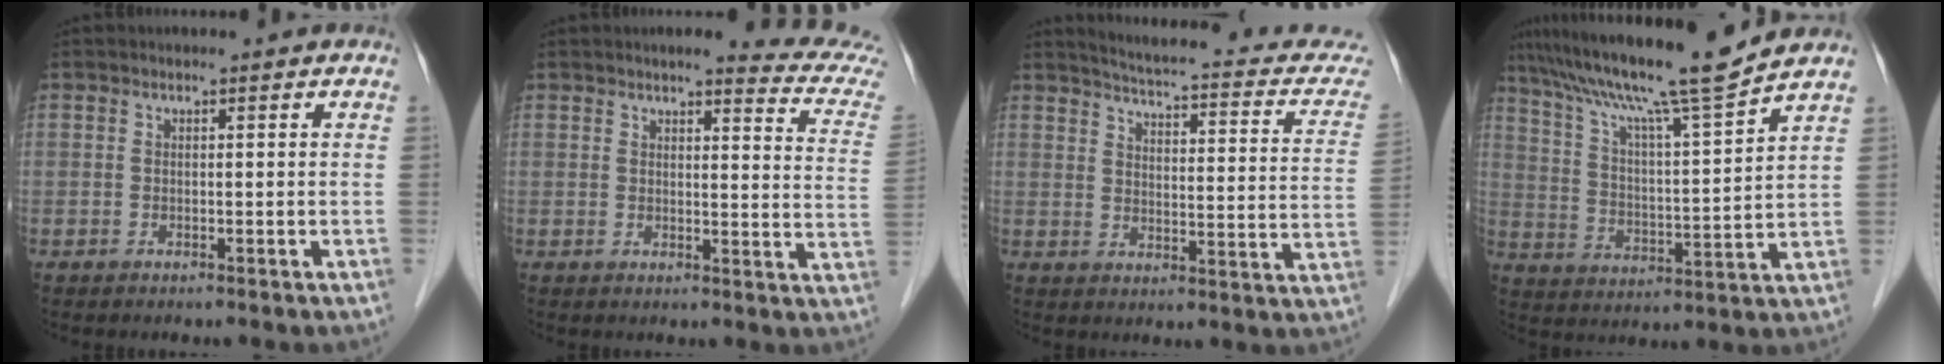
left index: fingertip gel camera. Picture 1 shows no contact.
{"total": 10.8, "force": [10.2, -0.4, 3.5], "torque": [-0.030, -0.066, 0.088]}
{"total": 19.2, "force": [17.1, 3.3, 8.1], "torque": [-0.100, -0.039, 0.192]}
{"total": 15.3, "force": [12.9, -1.5, 8.2], "torque": [-0.147, -0.007, 0.210]}